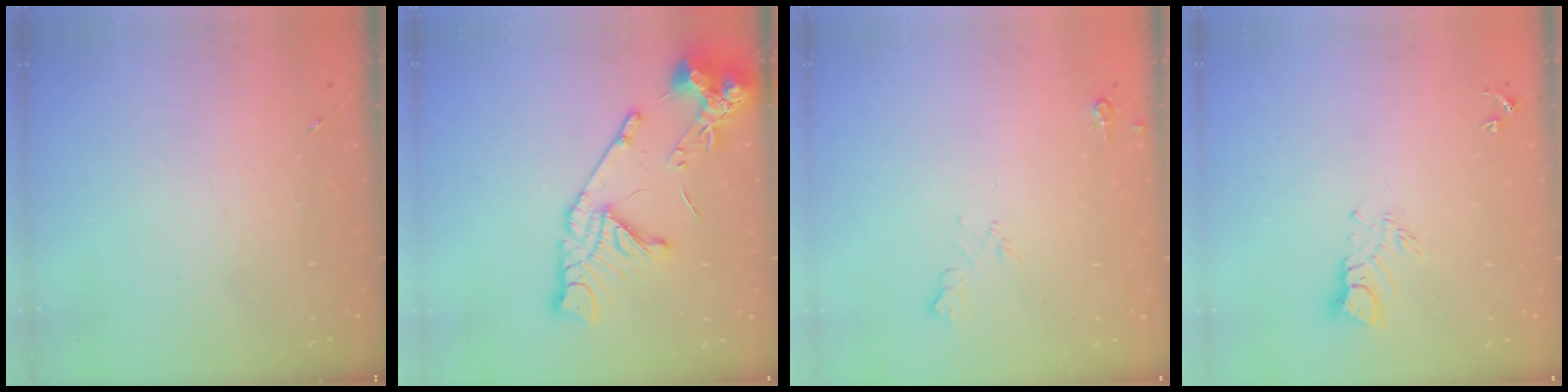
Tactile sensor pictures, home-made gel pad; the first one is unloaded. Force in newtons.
{"total": 16.8, "press": 16.6, "slide": 1.9}
{"total": 6.4, "press": 6.3, "slide": 1.2}
{"total": 6.7, "press": 6.7, "slide": 0.6}